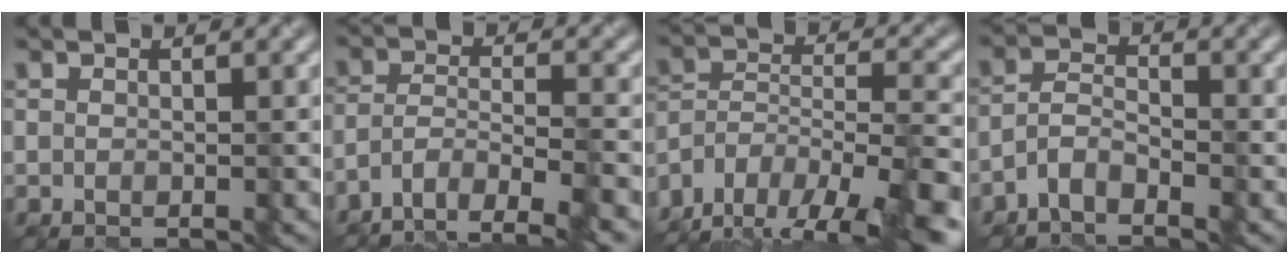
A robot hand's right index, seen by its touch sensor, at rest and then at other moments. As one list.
[{"total": 6.6, "force": [-4.8, 1.9, 4.1], "torque": [-0.070, -0.002, -0.084]}, {"total": 16.6, "force": [-13.1, 7.1, 7.2], "torque": [-0.152, -0.009, -0.180]}, {"total": 3.1, "force": [-2.4, 1.2, 1.7], "torque": [-0.034, 0.008, -0.055]}]